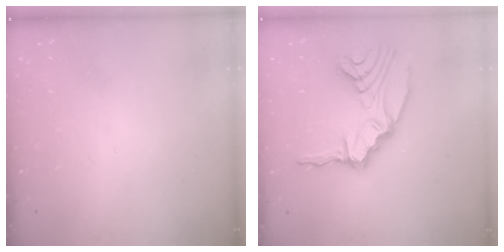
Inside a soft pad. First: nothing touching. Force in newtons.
{"total": 14.7, "press": 14.1, "slide": 4.3}